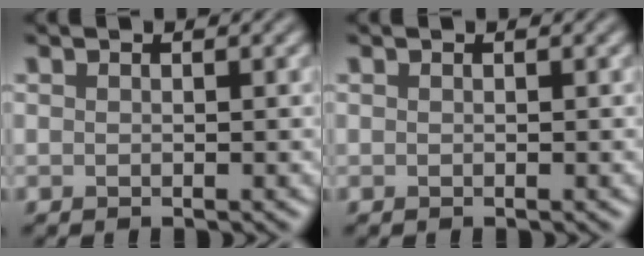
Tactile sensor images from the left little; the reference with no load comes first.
{"total": 0.0}